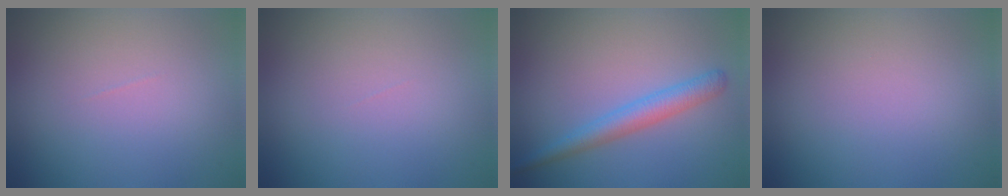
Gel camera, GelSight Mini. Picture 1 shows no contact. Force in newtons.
{"total": 0.0}
{"total": 2.8, "press": 2.8, "slide": 0.1}
{"total": 0.0}